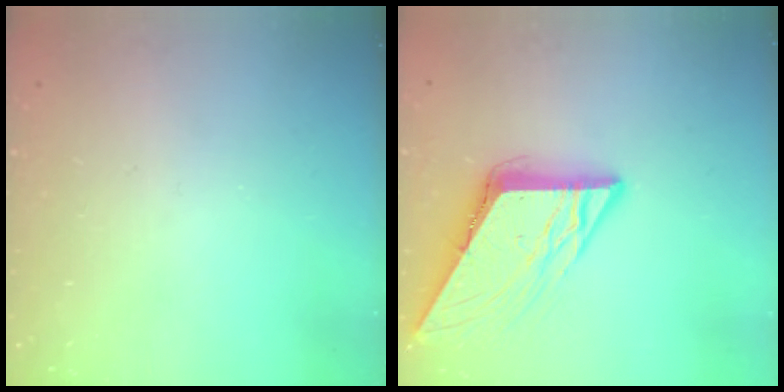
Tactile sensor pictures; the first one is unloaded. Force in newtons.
{"total": 8.8, "press": 8.8, "slide": 0.9}